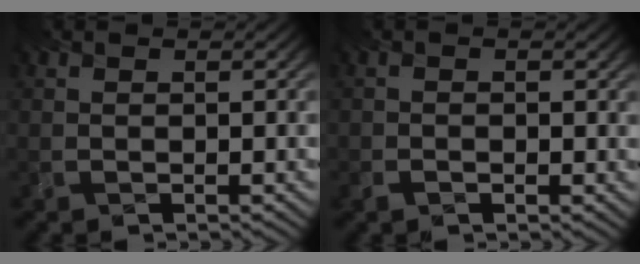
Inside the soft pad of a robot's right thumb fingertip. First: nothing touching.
{"total": 0.6, "force": [-0.4, 0.2, -0.4], "torque": [0.007, -0.001, -0.003]}